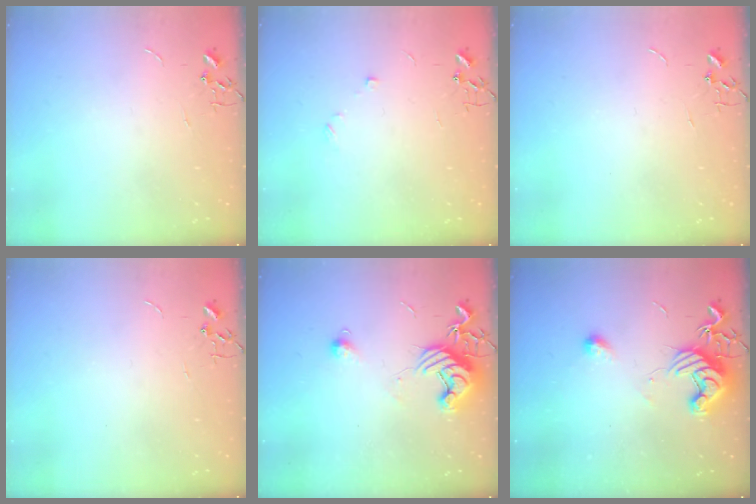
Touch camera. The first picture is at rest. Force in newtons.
{"total": 5.7, "press": 5.6, "slide": 0.6}
{"total": 0.0}
{"total": 0.0}
{"total": 11.3, "press": 11.3, "slide": 0.9}
{"total": 12.0, "press": 11.9, "slide": 0.8}